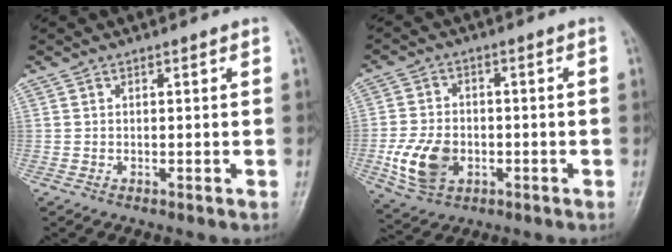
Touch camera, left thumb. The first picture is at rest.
{"total": 9.9, "force": [-2.6, 7.0, 6.6], "torque": [-0.114, 0.004, -0.044]}